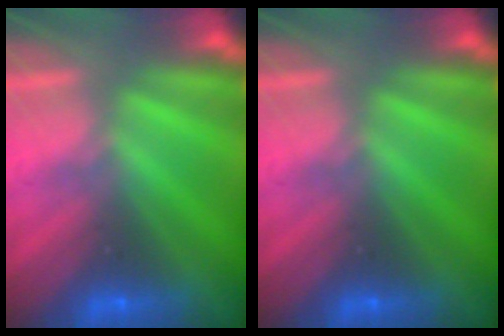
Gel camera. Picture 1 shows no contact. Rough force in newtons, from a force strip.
{"total": 0.0}